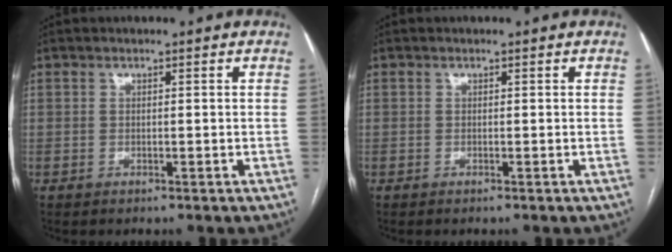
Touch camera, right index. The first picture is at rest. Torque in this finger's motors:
{"motor_torque": [0.08, 0.03, -0.03, 0.00]}